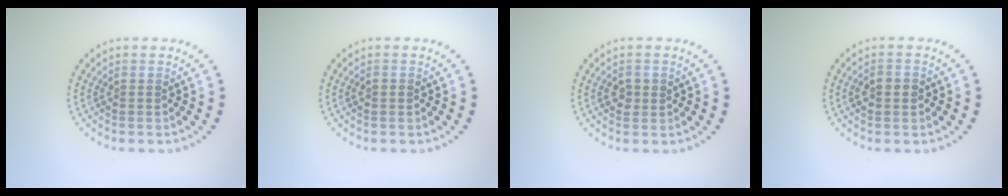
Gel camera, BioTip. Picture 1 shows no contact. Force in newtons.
{"total": 0.8, "press": 0.8, "slide": 0.1}
{"total": 1.5, "press": 1.5, "slide": 0.2}
{"total": 2.2, "press": 2.2, "slide": 0.1}